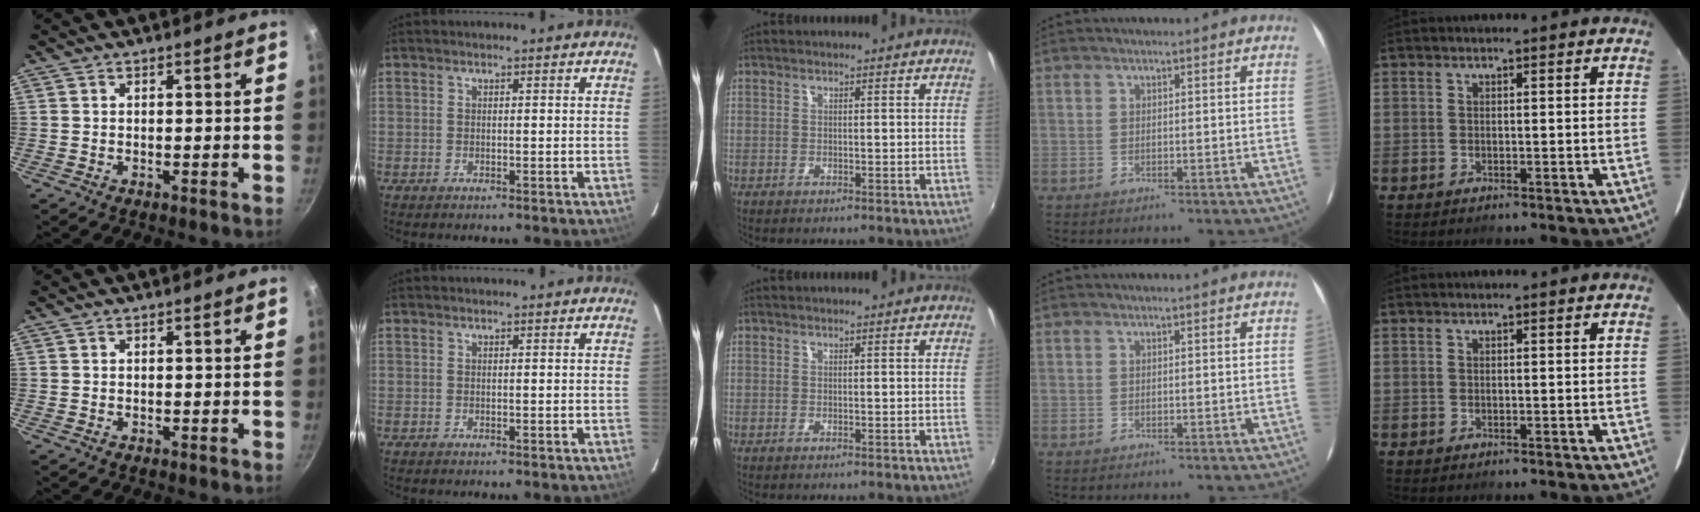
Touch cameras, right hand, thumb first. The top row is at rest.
{}